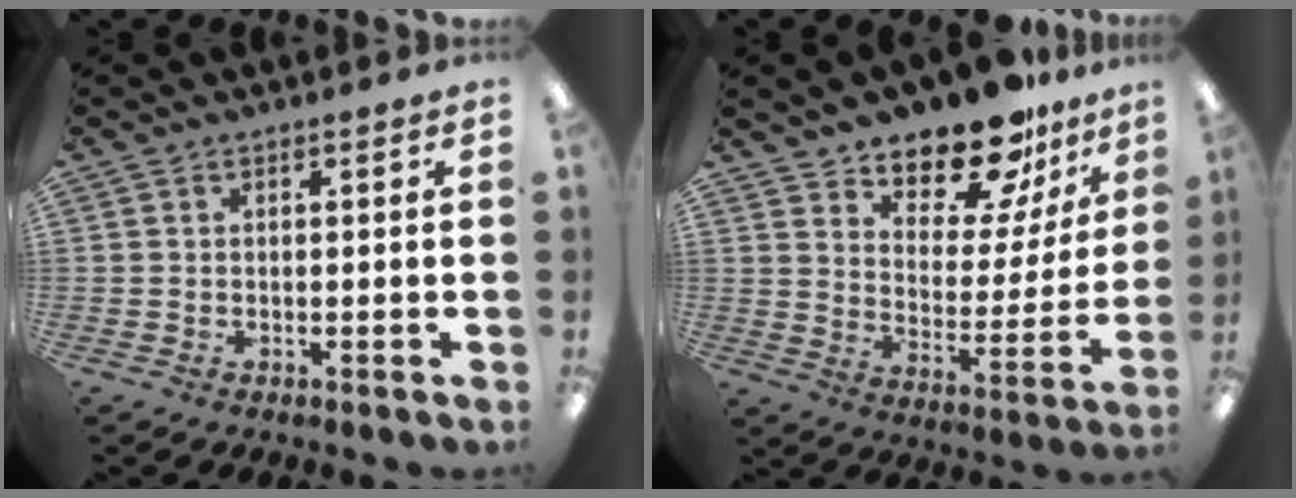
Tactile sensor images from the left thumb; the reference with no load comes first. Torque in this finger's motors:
{"motor_torque": [0.21, 0.61, 1.41, -1.36, 0.18]}